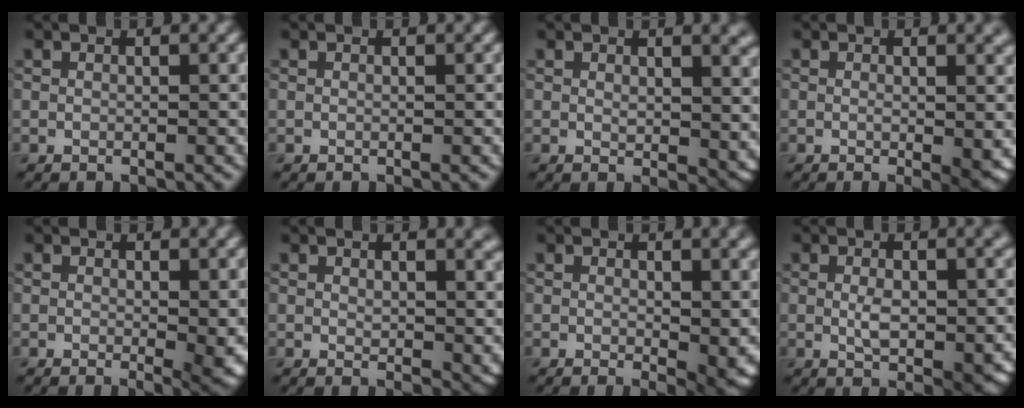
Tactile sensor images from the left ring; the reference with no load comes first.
{"total": 0.0}
{"total": 3.7, "force": [0.9, 2.1, 2.9], "torque": [-0.033, -0.012, 0.021]}
{"total": 4.7, "force": [0.1, 1.4, 4.5], "torque": [-0.045, -0.004, 0.001]}
{"total": 2.8, "force": [0.0, 0.6, 2.7], "torque": [-0.031, -0.011, 0.001]}
{"total": 3.7, "force": [1.3, 2.3, 2.7], "torque": [-0.034, -0.014, 0.028]}
{"total": 5.3, "force": [0.0, 2.2, 4.8], "torque": [-0.060, -0.018, 0.007]}
{"total": 4.8, "force": [-0.2, 1.9, 4.4], "torque": [-0.073, -0.006, 0.000]}